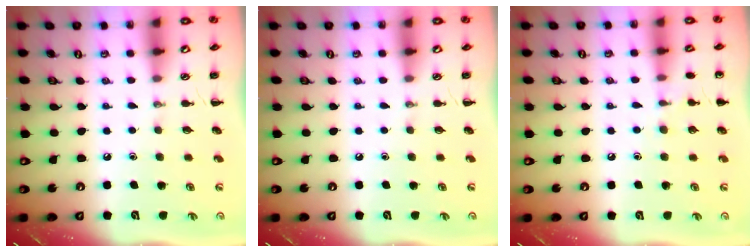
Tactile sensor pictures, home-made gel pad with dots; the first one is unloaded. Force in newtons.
{"total": 0.0}
{"total": 5.7, "press": 5.5, "slide": 1.5}